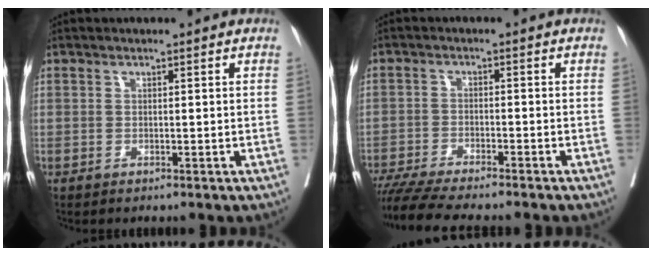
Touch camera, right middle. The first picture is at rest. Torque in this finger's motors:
{"motor_torque": [0.40, -0.43, 0.17, 0.07]}